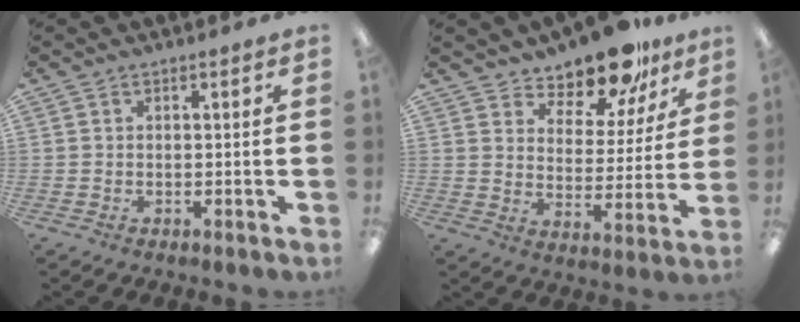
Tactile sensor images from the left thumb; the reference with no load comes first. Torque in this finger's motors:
{"motor_torque": [0.25, 0.22, 0.03, -0.01, 0.05]}